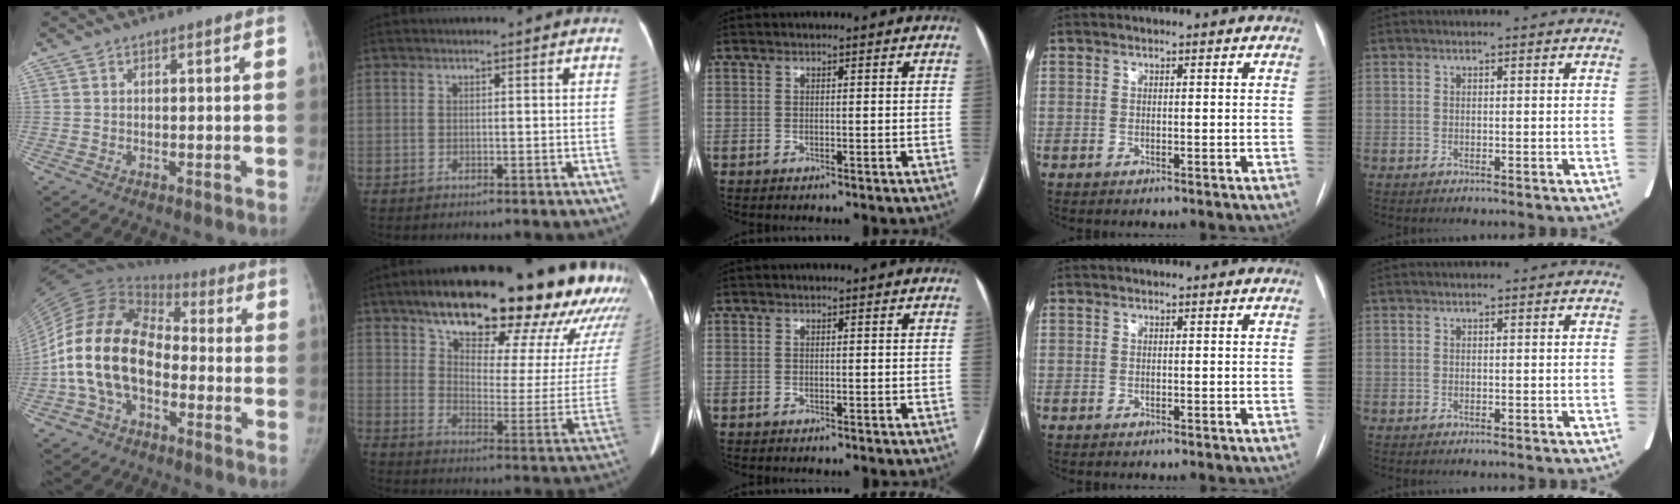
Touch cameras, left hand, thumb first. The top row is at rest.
{"thumb": {"total": 20.4, "force": [-4.1, 13.5, 14.7], "torque": [-0.288, 0.048, -0.081]}, "index": {"total": 30.8, "force": [23.8, 7.3, 18.2], "torque": [-0.225, -0.043, 0.301]}}